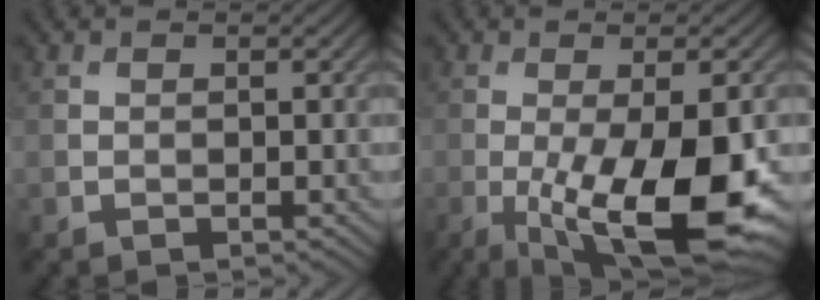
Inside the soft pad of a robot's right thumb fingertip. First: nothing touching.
{"total": 13.6, "force": [-3.7, 4.3, 12.4], "torque": [-0.203, -0.028, -0.049]}